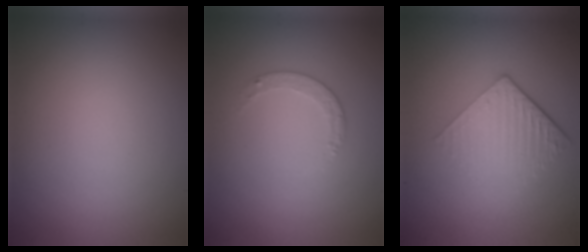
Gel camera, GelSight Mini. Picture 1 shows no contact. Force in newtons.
{"total": 1.2, "press": 0.9, "slide": 0.9}
{"total": 4.3, "press": 2.8, "slide": 3.2}